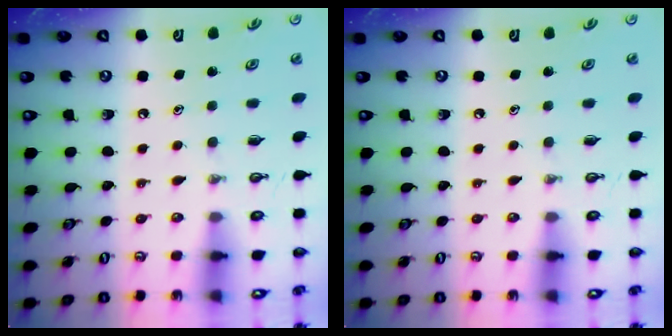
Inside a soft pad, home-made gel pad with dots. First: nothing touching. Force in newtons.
{"total": 0.0}